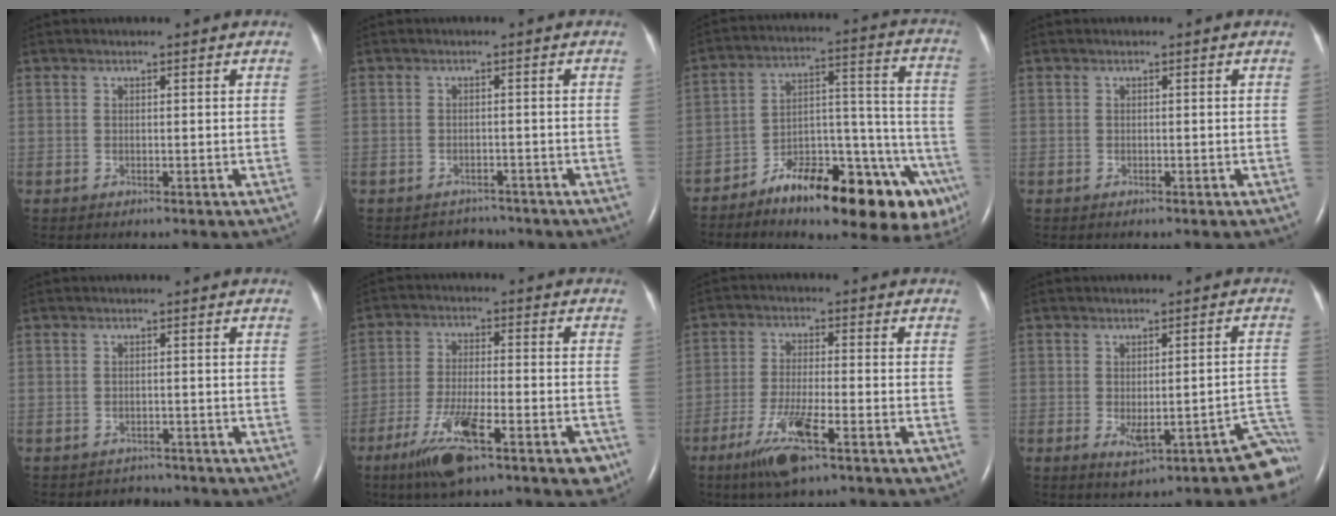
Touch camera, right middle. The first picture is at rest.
{"total": 2.3, "force": [-2.0, 0.9, -0.8], "torque": [0.007, 0.001, -0.029]}
{"total": 23.5, "force": [-15.2, 6.7, 16.7], "torque": [-0.153, 0.051, -0.214]}
{"total": 0.0}
{"total": 2.1, "force": [-1.9, 0.8, -0.7], "torque": [0.006, -0.001, -0.027]}
{"total": 12.3, "force": [-7.1, 2.3, 9.8], "torque": [-0.164, -0.014, -0.115]}
{"total": 8.5, "force": [-4.9, 0.7, 6.9], "torque": [-0.139, -0.017, -0.088]}
{"total": 7.9, "force": [-5.1, 2.0, 5.7], "torque": [-0.040, 0.026, -0.065]}